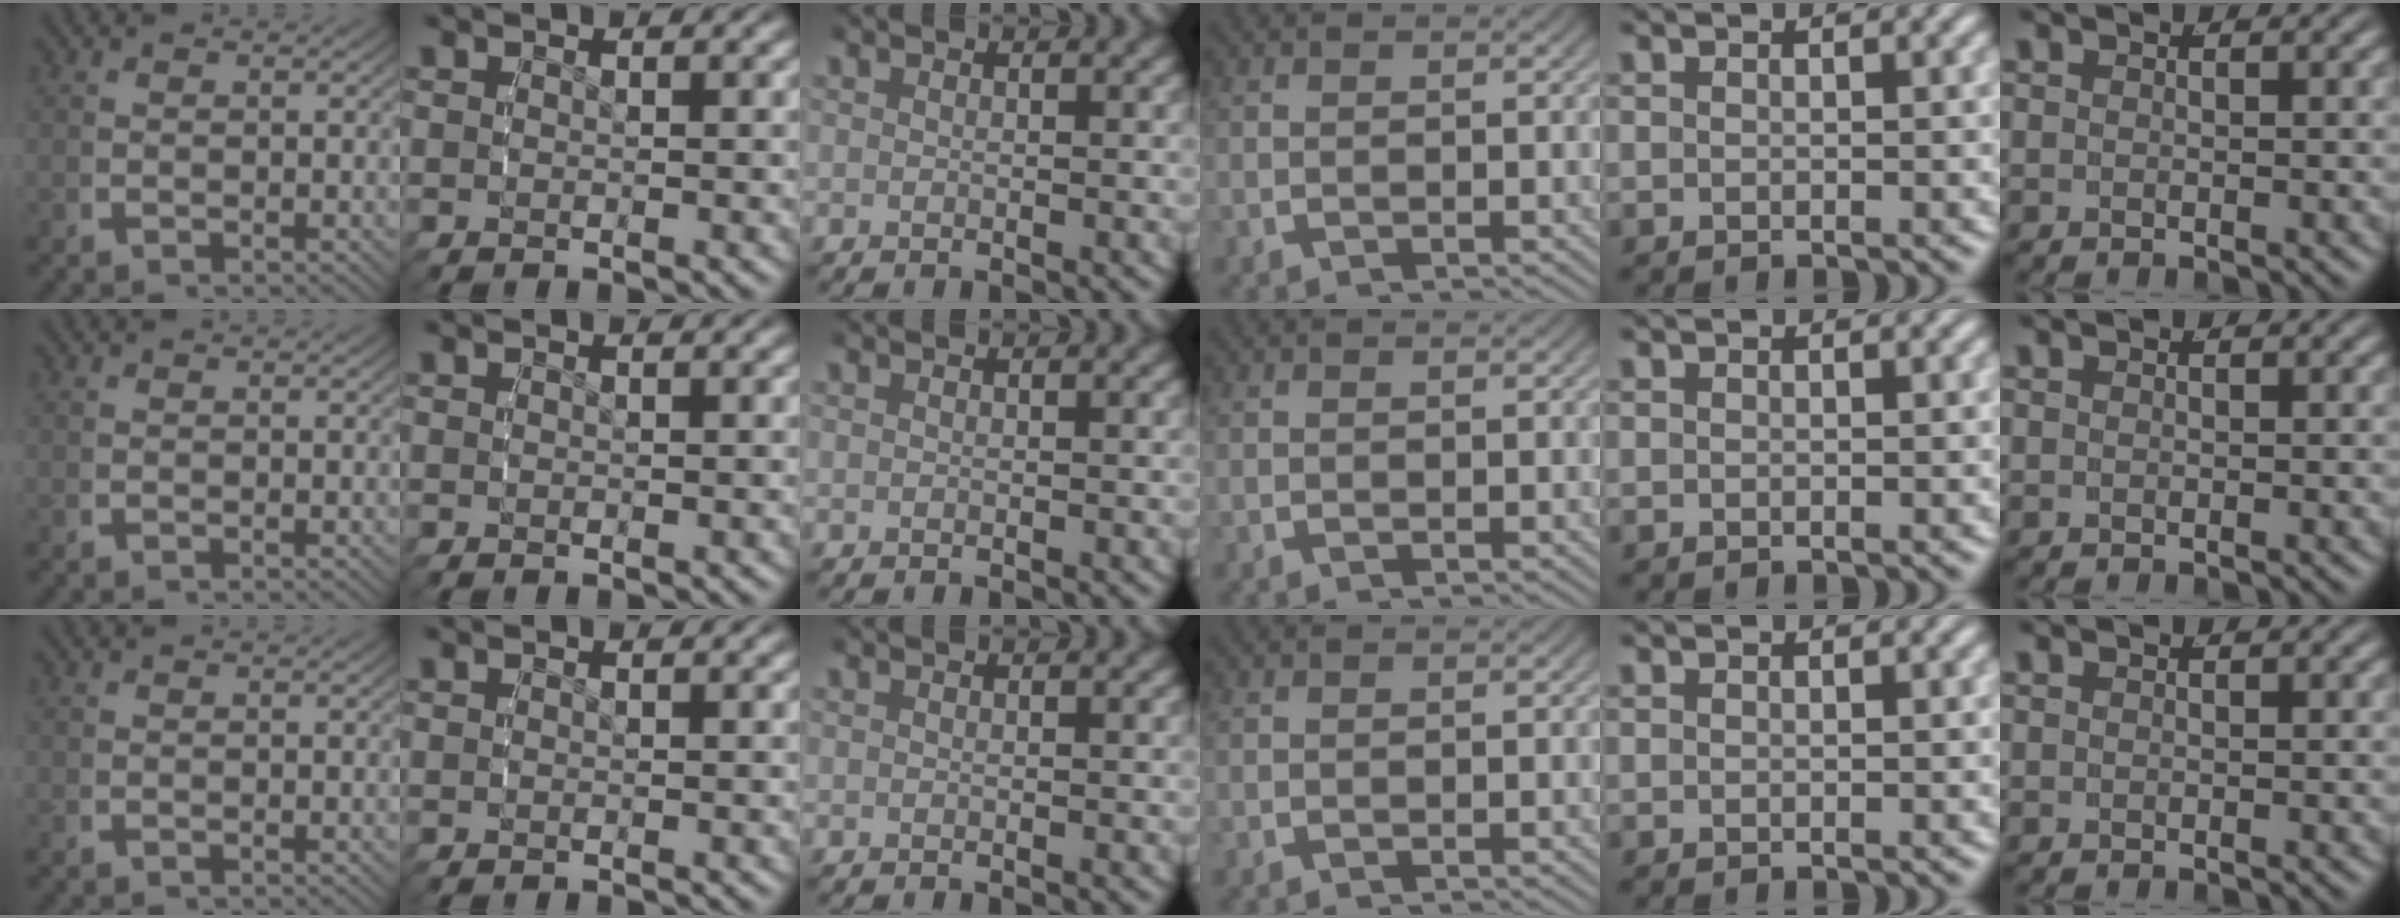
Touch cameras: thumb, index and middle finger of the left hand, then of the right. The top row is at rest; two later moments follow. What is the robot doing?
{"motion": "reach", "object": "markers"}